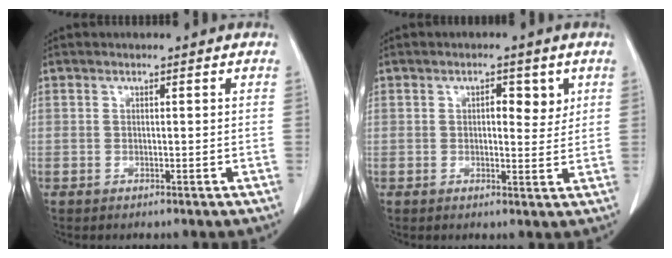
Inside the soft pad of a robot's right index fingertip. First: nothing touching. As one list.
[{"total": 5.0, "force": [1.7, 2.2, 4.1], "torque": [-0.057, 0.005, 0.022]}]